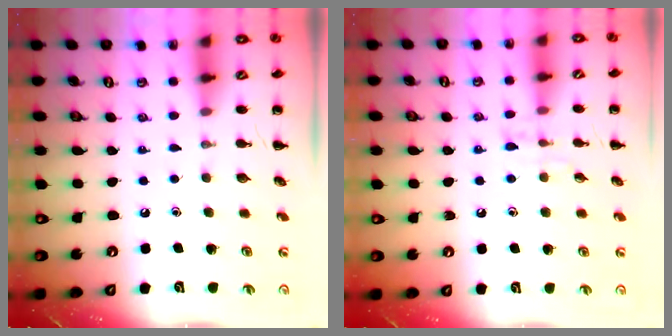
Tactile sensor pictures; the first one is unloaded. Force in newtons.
{"total": 6.2, "press": 6.1, "slide": 0.8}